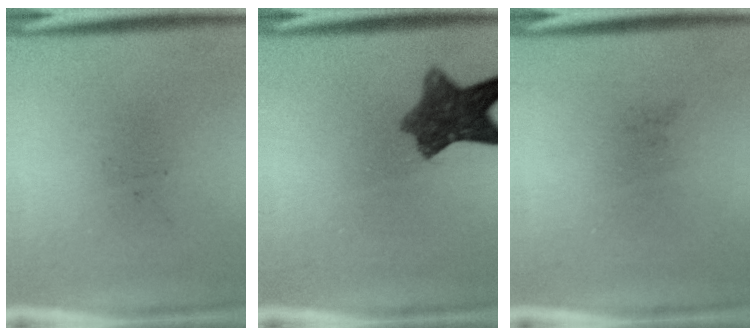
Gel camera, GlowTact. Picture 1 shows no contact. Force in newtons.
{"total": 8.3}
{"total": 0.0}